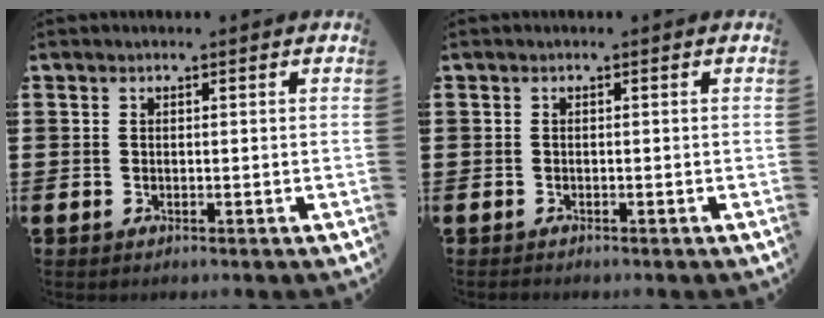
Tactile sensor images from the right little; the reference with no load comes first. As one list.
[{"total": 0.0}]